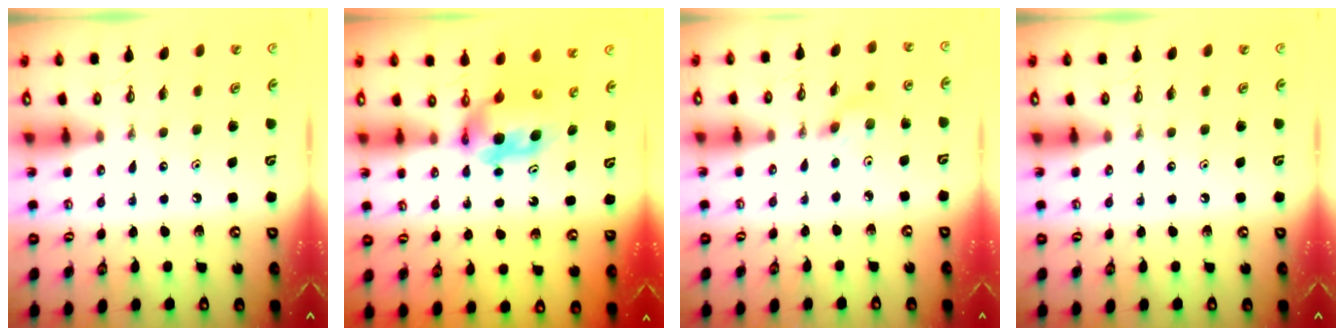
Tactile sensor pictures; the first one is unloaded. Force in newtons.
{"total": 8.6, "press": 4.4, "slide": 7.4}
{"total": 2.9, "press": 2.6, "slide": 1.4}
{"total": 0.0}